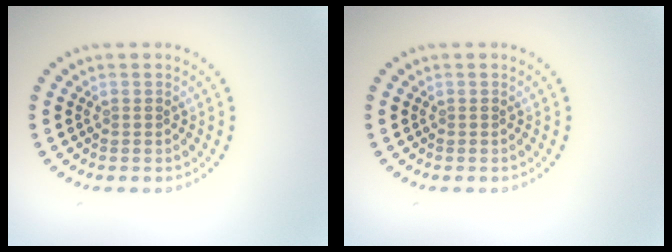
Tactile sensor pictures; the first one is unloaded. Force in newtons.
{"total": 0.0}